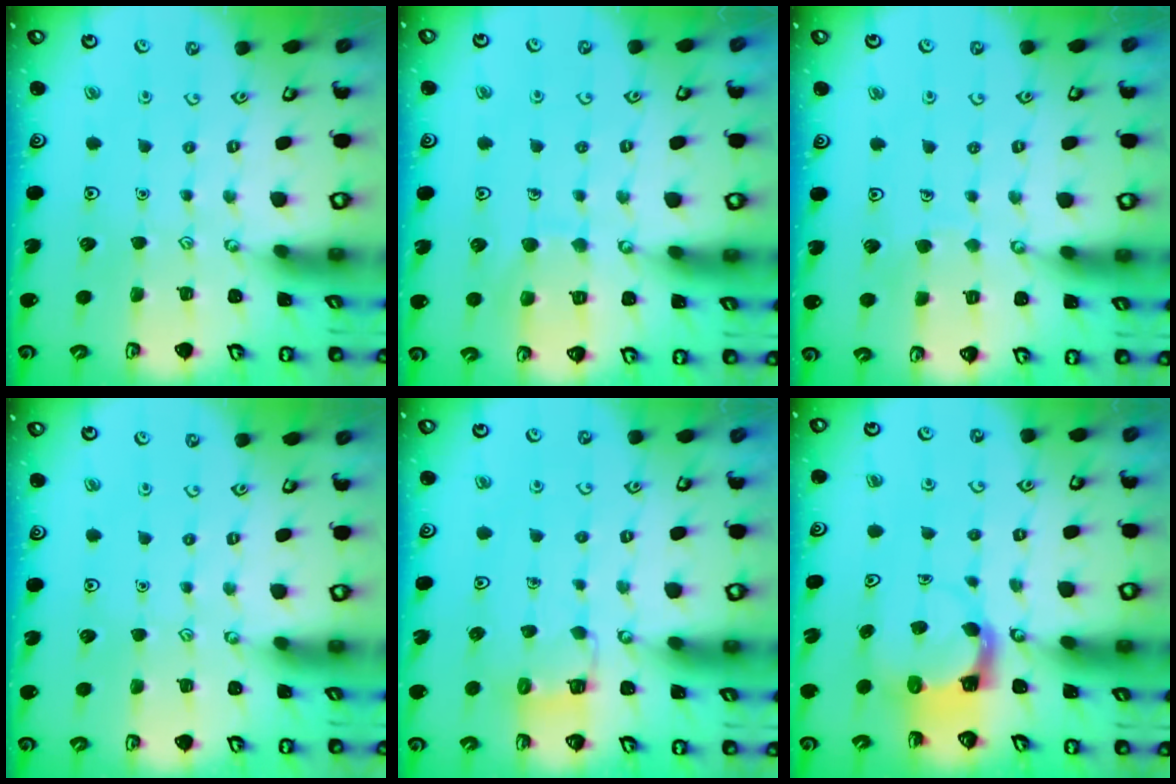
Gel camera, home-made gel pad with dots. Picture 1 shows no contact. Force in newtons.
{"total": 7.5, "press": 7.5, "slide": 0.7}
{"total": 3.8, "press": 3.8, "slide": 0.3}
{"total": 0.0}
{"total": 2.8, "press": 2.8, "slide": 0.2}
{"total": 3.9, "press": 3.9, "slide": 0.4}